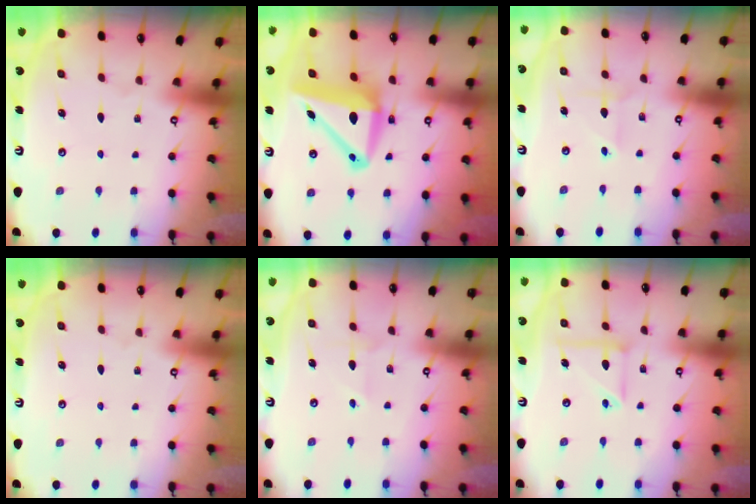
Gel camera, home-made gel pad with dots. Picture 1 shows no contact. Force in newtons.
{"total": 12.3, "press": 11.9, "slide": 2.8}
{"total": 2.2, "press": 2.2, "slide": 0.2}
{"total": 0.0}
{"total": 2.7, "press": 2.5, "slide": 0.9}
{"total": 7.9, "press": 7.8, "slide": 0.7}